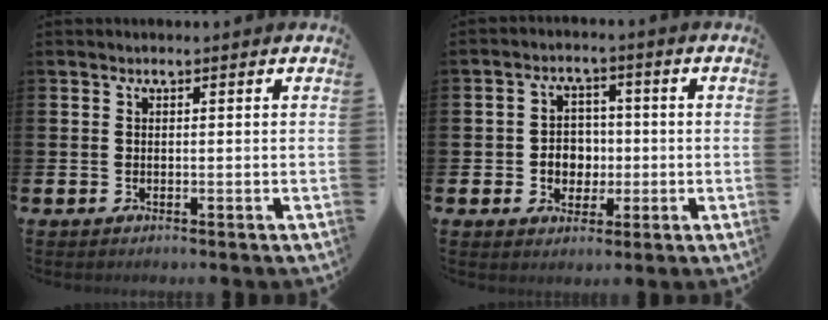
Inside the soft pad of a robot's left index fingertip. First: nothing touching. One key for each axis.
{"total": 3.9, "fx": -0.3, "fy": 3.7, "fz": 1.4, "tx": -0.024, "ty": 0.003, "tz": -0.015}